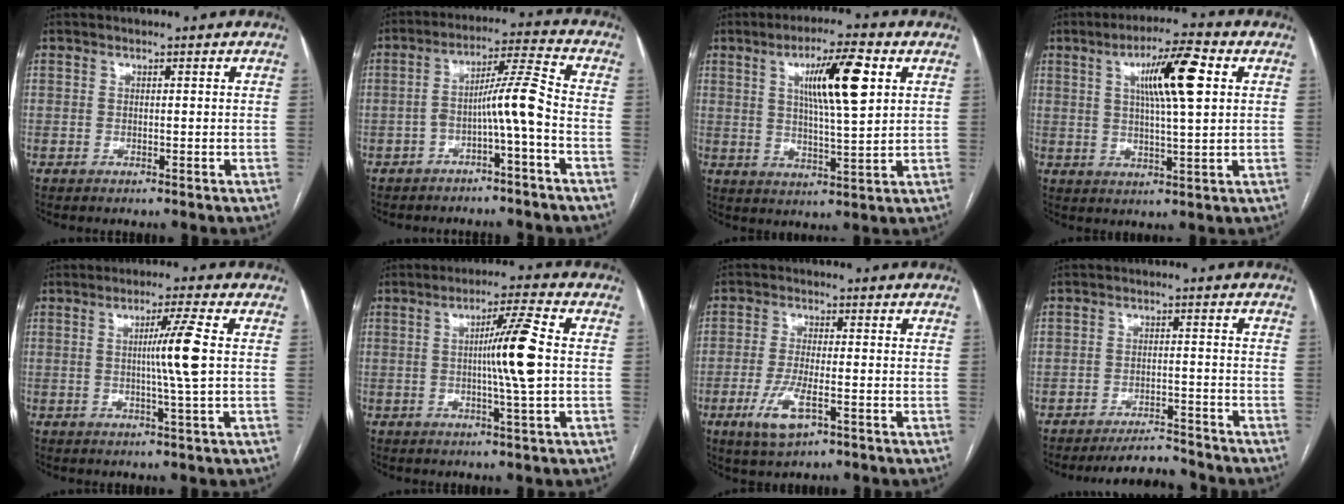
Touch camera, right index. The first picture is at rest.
{"total": 7.2, "force": [-2.6, -0.6, 6.7], "torque": [-0.112, 0.027, -0.042]}
{"total": 10.9, "force": [3.7, 1.2, 10.2], "torque": [-0.170, 0.005, 0.060]}
{"total": 10.4, "force": [3.1, 1.0, 9.8], "torque": [-0.166, 0.012, 0.050]}
{"total": 6.2, "force": [0.5, -1.5, 6.0], "torque": [-0.103, -0.002, 0.009]}
{"total": 8.4, "force": [0.1, -0.9, 8.3], "torque": [-0.139, 0.001, 0.000]}
{"total": 6.3, "force": [-2.7, 1.6, 5.4], "torque": [-0.114, -0.011, -0.046]}
{"total": 5.4, "force": [-5.4, 0.6, 0.2], "torque": [0.001, 0.002, -0.085]}